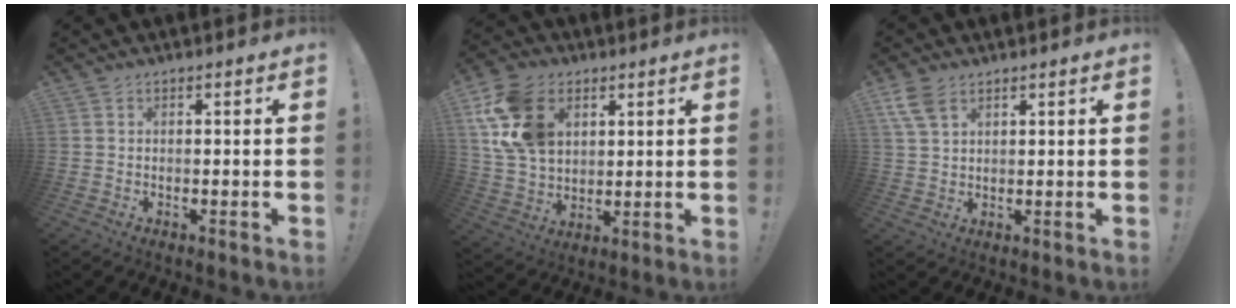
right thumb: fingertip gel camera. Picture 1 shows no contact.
{"total": 16.9, "force": [6.4, 12.3, 9.6], "torque": [-0.180, -0.019, 0.128]}
{"total": 6.3, "force": [3.7, 3.4, 3.8], "torque": [-0.070, -0.009, 0.074]}